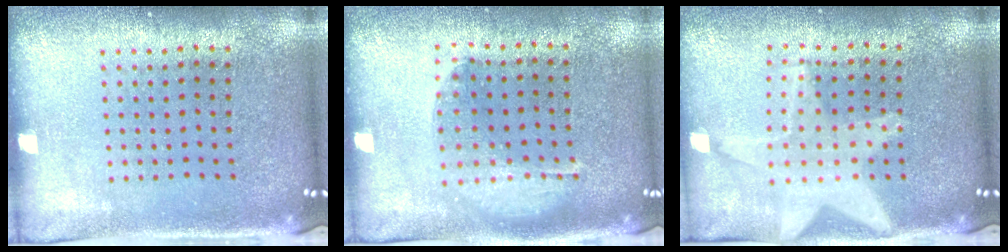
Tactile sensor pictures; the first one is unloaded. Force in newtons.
{"total": 1.3, "press": 1.2, "slide": 0.4}
{"total": 1.3, "press": 1.2, "slide": 0.3}